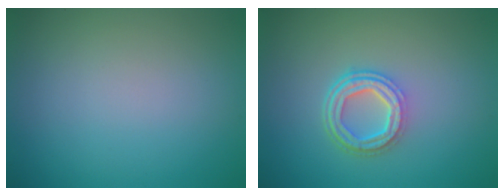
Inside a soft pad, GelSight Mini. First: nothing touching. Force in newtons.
{"total": 3.9, "press": 2.9, "slide": 2.6}